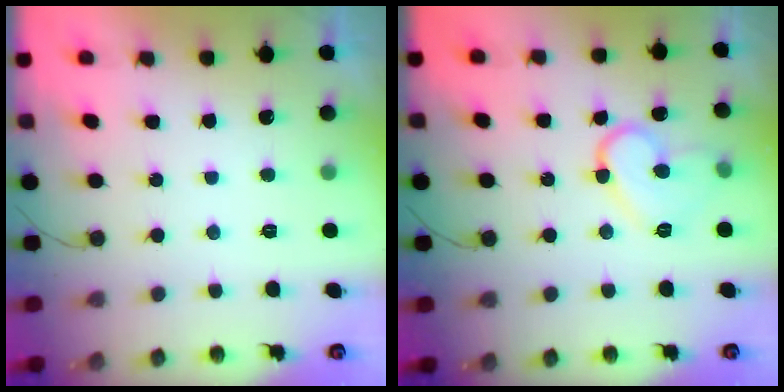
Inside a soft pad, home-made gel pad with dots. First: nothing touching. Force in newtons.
{"total": 11.1, "press": 11.1, "slide": 0.2}